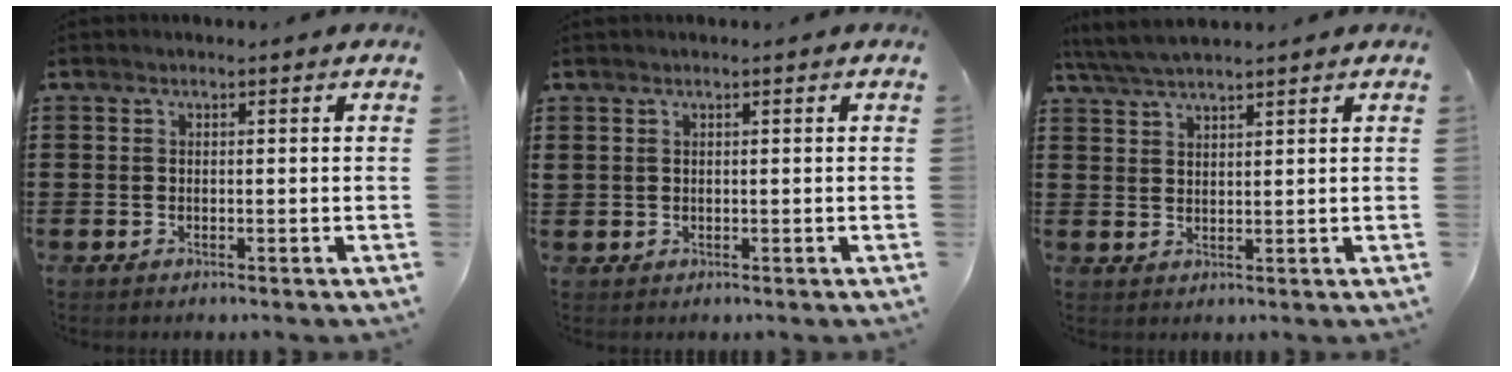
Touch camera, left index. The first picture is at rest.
{"total": 0.6, "force": [0.4, 0.5, 0.1], "torque": [-0.006, 0.004, 0.008]}
{"total": 3.9, "force": [3.6, 0.3, 1.6], "torque": [-0.041, -0.004, 0.066]}